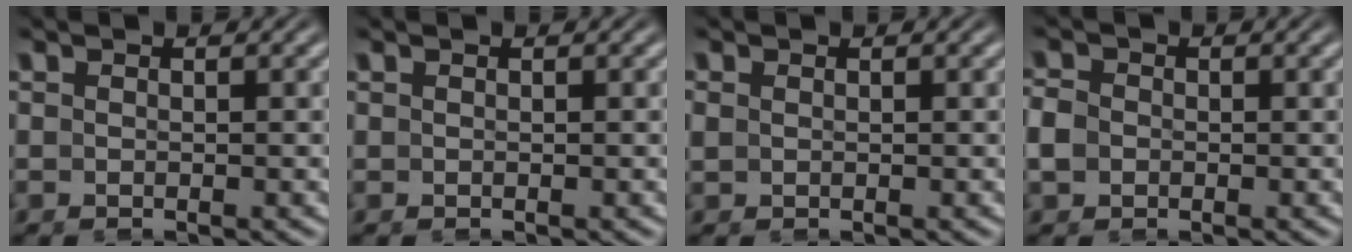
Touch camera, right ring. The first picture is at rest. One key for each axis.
{"total": 0.0}
{"total": 0.8, "fx": 0.3, "fy": 0.6, "fz": 0.3, "tx": -0.012, "ty": -0.005, "tz": 0.010}
{"total": 1.8, "fx": -0.2, "fy": 1.6, "fz": 0.9, "tx": -0.027, "ty": -0.005, "tz": -0.003}